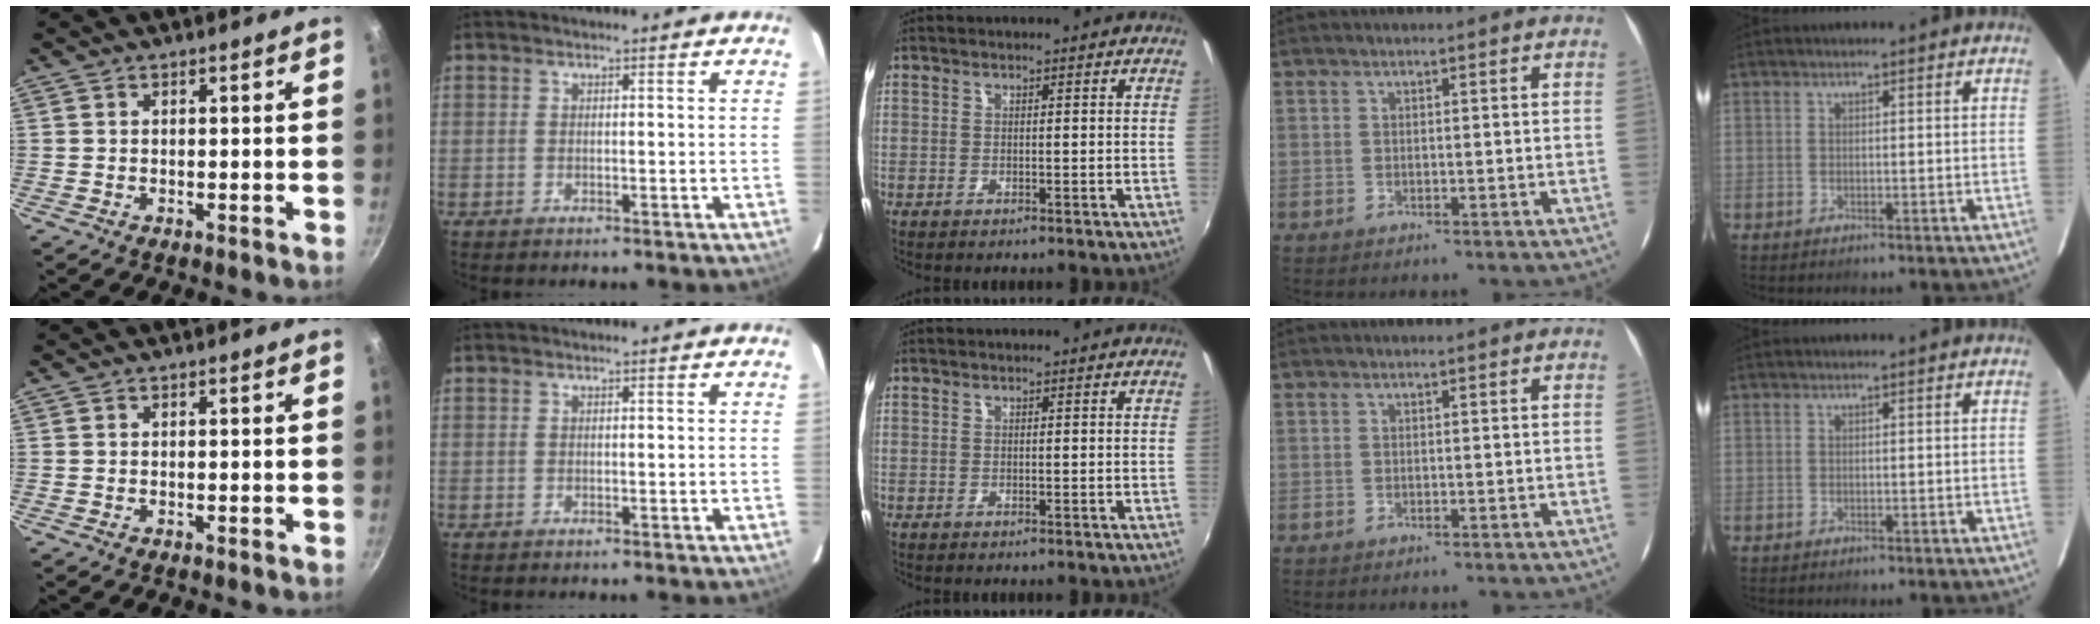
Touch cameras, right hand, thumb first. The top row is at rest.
{}